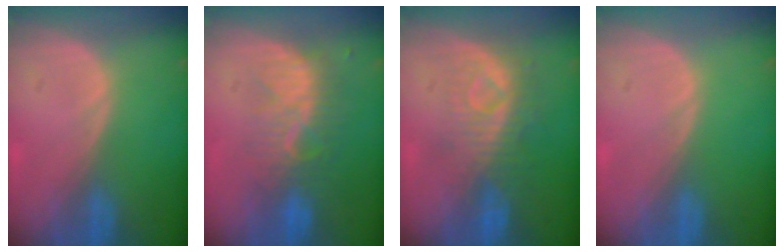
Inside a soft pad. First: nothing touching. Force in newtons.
{"total": 8.3, "press": 7.3, "slide": 3.8}
{"total": 8.3, "press": 7.5, "slide": 3.6}
{"total": 0.0}